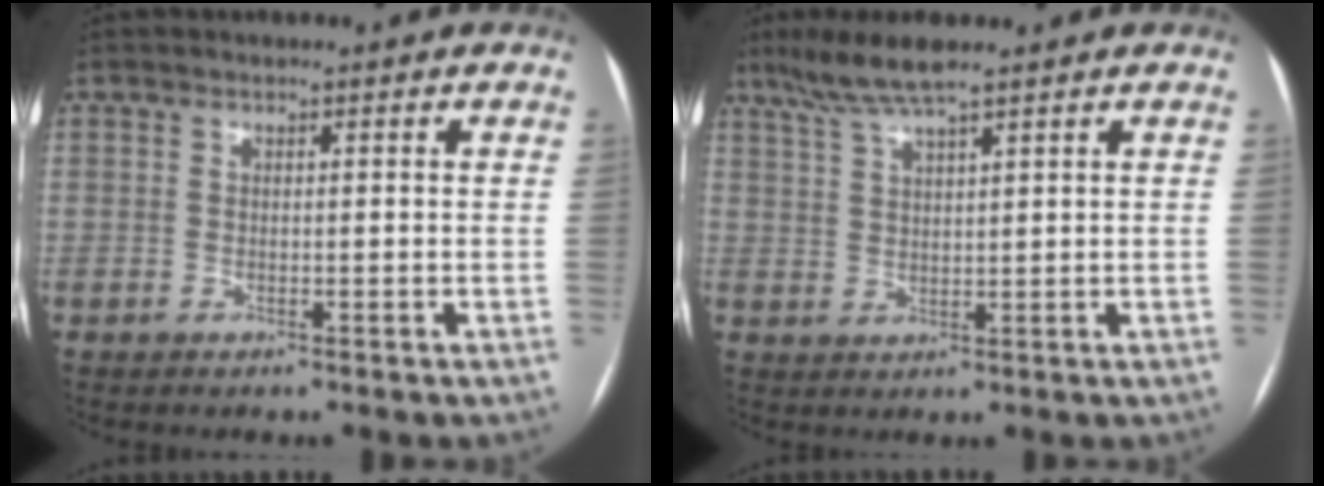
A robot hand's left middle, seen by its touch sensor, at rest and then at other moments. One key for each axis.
{"total": 6.0, "fx": 4.7, "fy": 0.0, "fz": 3.8, "tx": -0.083, "ty": 0.010, "tz": 0.092}